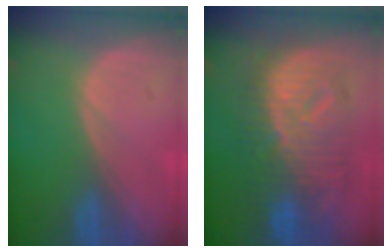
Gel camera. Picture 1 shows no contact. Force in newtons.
{"total": 12.6, "press": 12.5, "slide": 1.2}